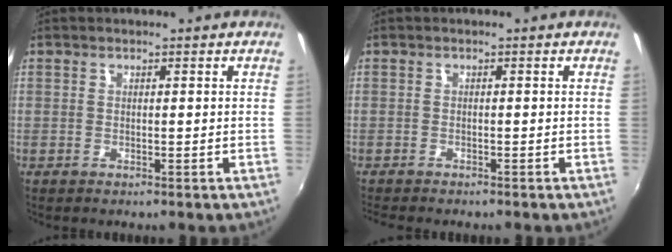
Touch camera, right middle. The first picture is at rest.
{"total": 3.2, "force": [-2.9, 0.6, 1.2], "torque": [-0.031, -0.022, -0.049]}